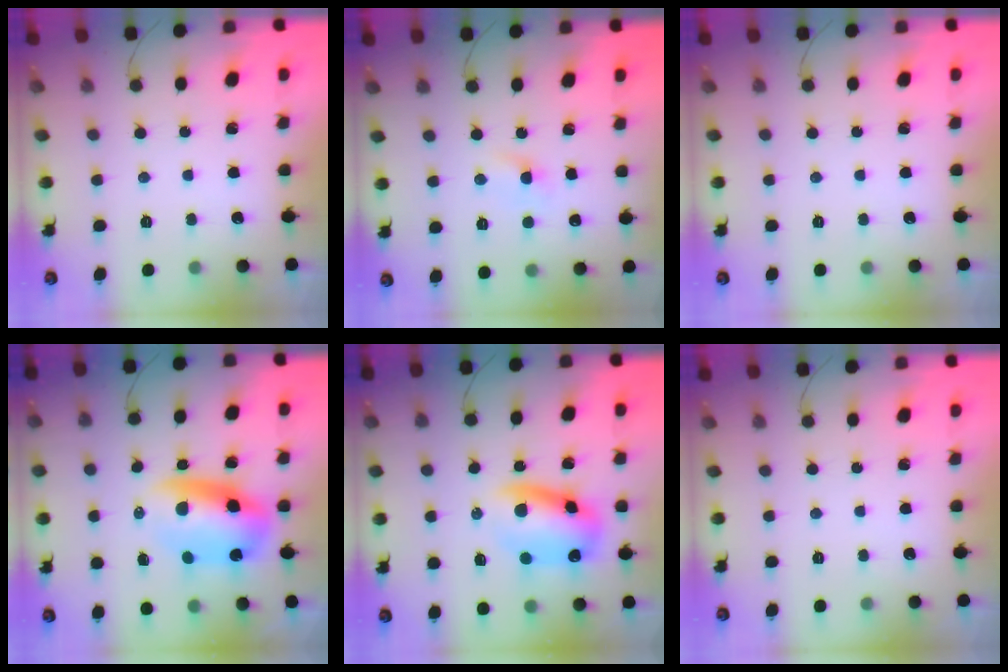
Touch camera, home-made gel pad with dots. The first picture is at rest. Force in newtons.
{"total": 1.6, "press": 1.4, "slide": 0.8}
{"total": 0.0}
{"total": 10.3, "press": 10.0, "slide": 2.5}
{"total": 11.7, "press": 11.3, "slide": 3.0}
{"total": 0.0}